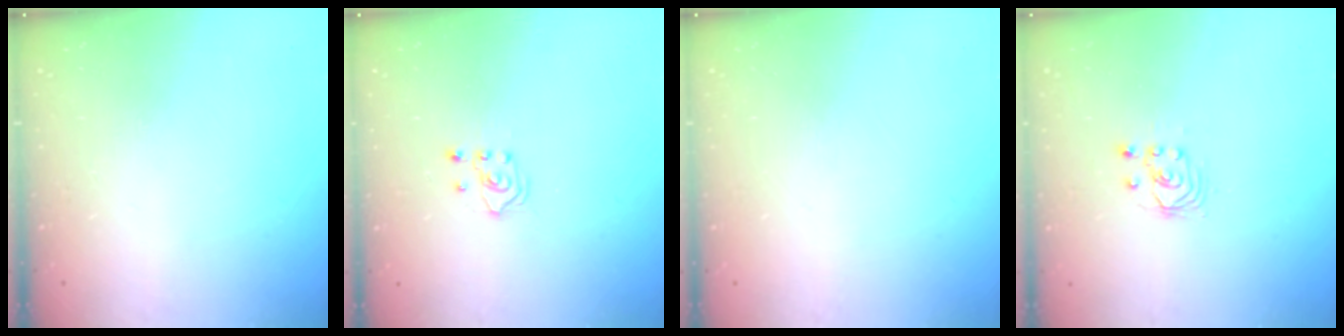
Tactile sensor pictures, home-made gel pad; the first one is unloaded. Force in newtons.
{"total": 1.8, "press": 1.8, "slide": 0.2}
{"total": 0.0}
{"total": 2.7, "press": 2.7, "slide": 0.2}